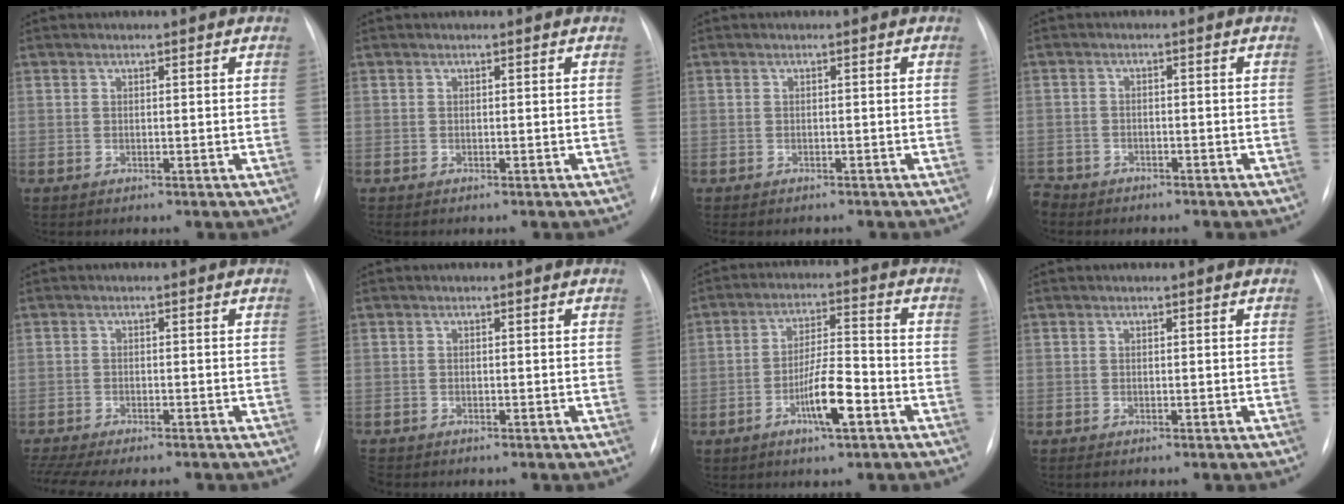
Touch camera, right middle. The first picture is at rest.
{"total": 0.0}
{"total": 3.0, "force": [-2.6, 1.3, 1.0], "torque": [-0.010, -0.003, -0.029]}
{"total": 7.1, "force": [-5.9, 3.5, 2.0], "torque": [-0.046, 0.001, -0.085]}
{"total": 10.3, "force": [-8.8, 2.3, 4.9], "torque": [-0.090, -0.001, -0.129]}
{"total": 1.3, "force": [-1.1, 0.5, 0.3], "torque": [-0.005, -0.002, -0.018]}
{"total": 7.5, "force": [-3.4, 1.2, 6.6], "torque": [-0.126, 0.003, -0.060]}
{"total": 0.0}